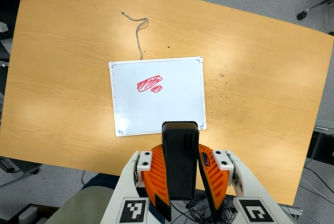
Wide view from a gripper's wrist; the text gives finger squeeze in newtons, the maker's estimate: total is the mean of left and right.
{"total": 9.3, "left": 7.8, "right": 10.8}